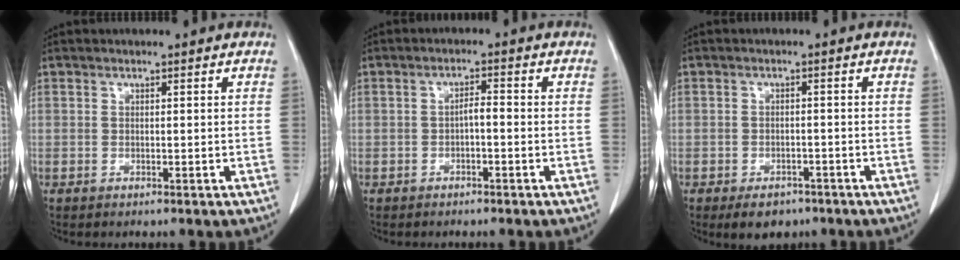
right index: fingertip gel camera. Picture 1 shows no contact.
{"total": 2.0, "force": [-0.6, 0.5, 1.8], "torque": [-0.029, 0.005, -0.011]}
{"total": 4.4, "force": [-3.0, 2.7, 1.7], "torque": [-0.019, 0.003, -0.037]}